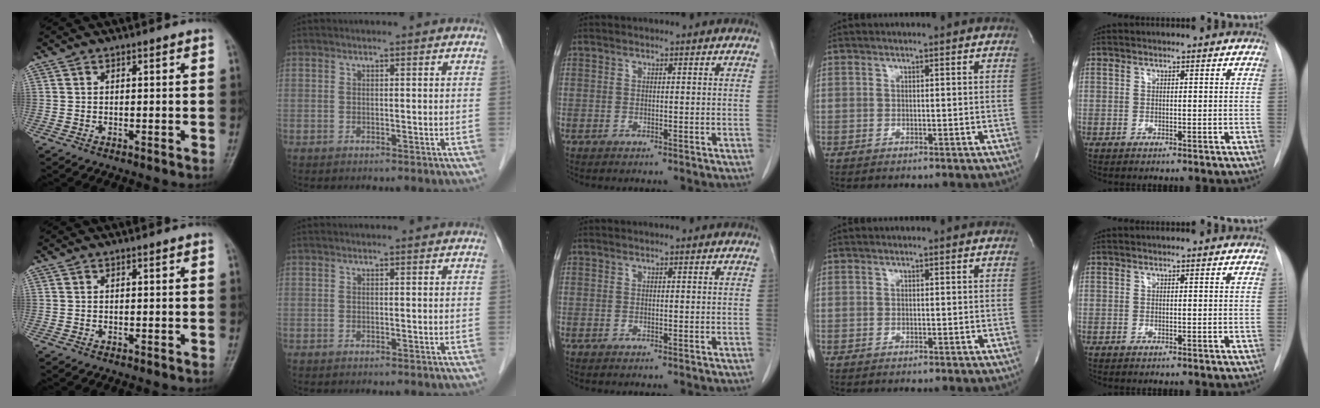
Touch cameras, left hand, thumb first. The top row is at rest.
{}